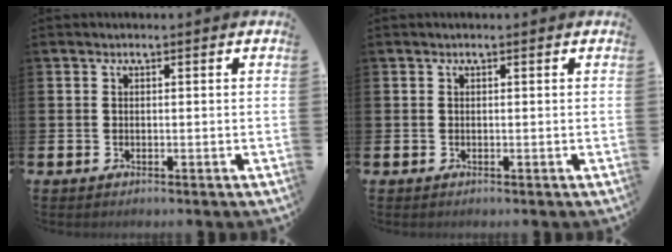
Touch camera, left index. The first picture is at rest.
{"total": 0.0}